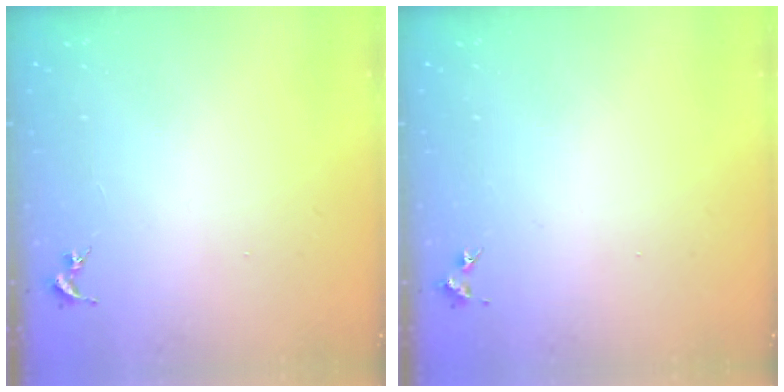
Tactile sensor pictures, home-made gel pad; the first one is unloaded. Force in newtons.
{"total": 4.3, "press": 4.3, "slide": 0.6}